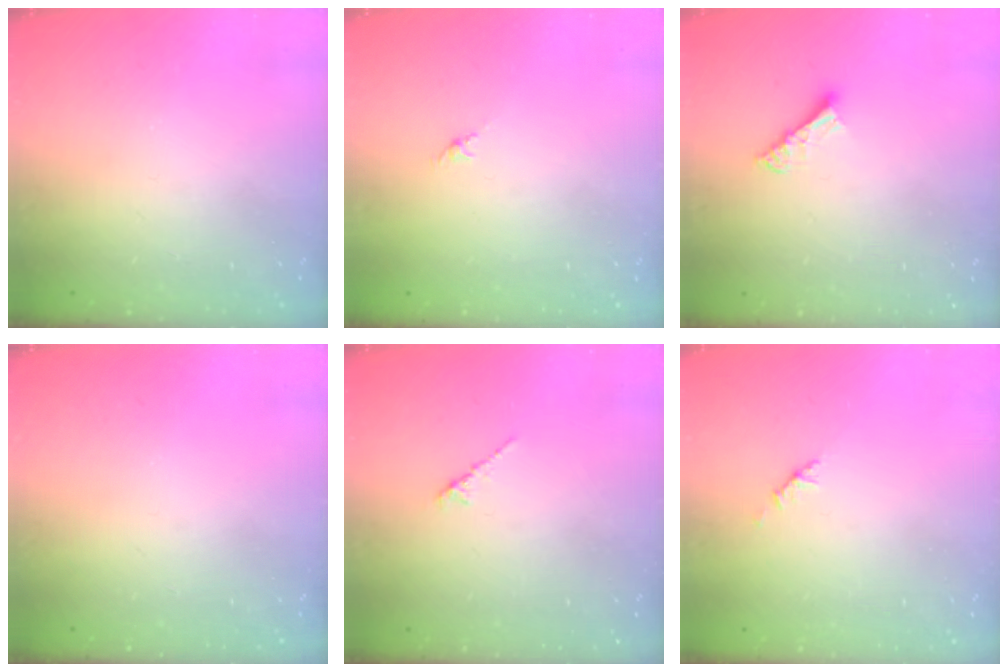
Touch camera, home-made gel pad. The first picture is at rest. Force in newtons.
{"total": 0.0}
{"total": 5.4, "press": 5.4, "slide": 0.2}
{"total": 0.0}
{"total": 1.6, "press": 1.5, "slide": 0.5}
{"total": 1.9, "press": 1.8, "slide": 0.6}